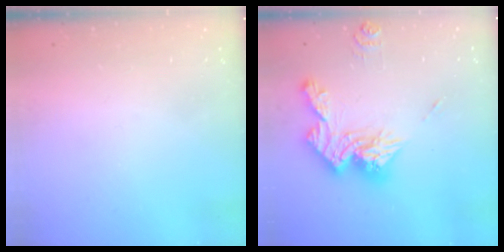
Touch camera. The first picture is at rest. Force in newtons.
{"total": 15.1, "press": 15.0, "slide": 1.5}